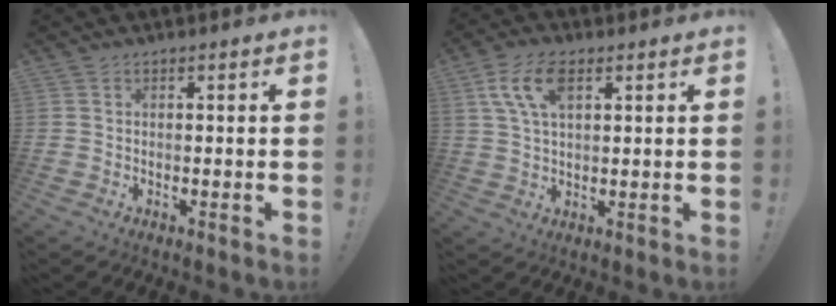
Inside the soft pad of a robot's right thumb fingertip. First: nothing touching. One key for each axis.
{"total": 9.7, "fx": 3.8, "fy": 5.0, "fz": 7.4, "tx": -0.142, "ty": -0.001, "tz": 0.070}